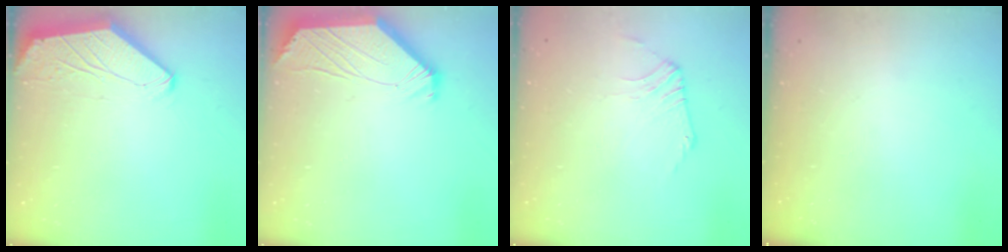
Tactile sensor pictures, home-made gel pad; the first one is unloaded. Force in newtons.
{"total": 2.4, "press": 2.4, "slide": 0.6}
{"total": 2.4, "press": 2.4, "slide": 0.5}
{"total": 0.0}